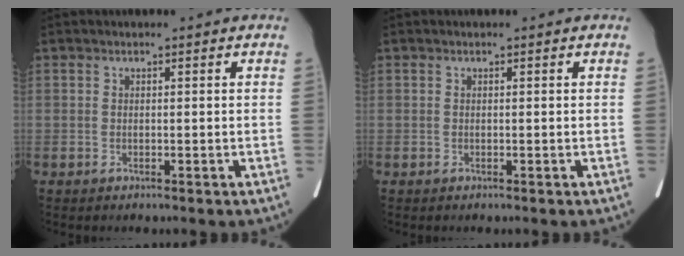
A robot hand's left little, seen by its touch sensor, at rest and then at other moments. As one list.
[{"total": 0.0}]